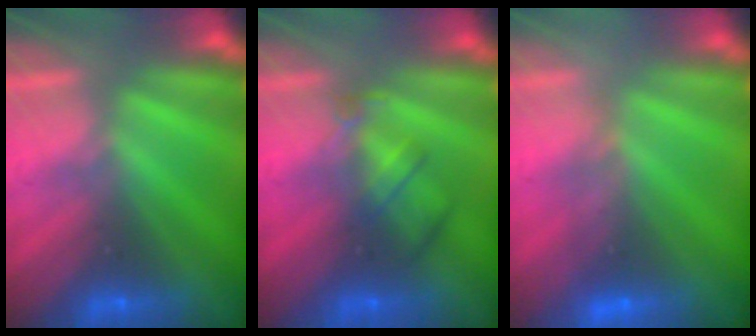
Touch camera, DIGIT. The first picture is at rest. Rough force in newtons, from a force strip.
{"total": 2.4}
{"total": 4.4}